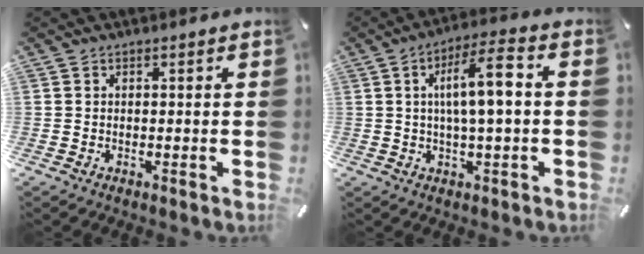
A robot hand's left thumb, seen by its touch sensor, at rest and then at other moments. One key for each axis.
{"total": 10.6, "fx": 1.5, "fy": 2.6, "fz": 10.2, "tx": -0.180, "ty": 0.011, "tz": 0.020}